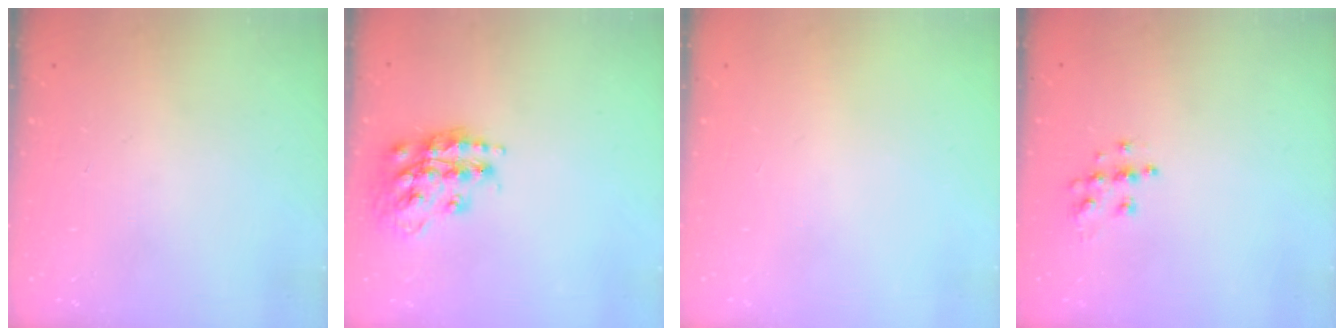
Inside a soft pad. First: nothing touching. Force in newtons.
{"total": 16.8, "press": 16.7, "slide": 1.5}
{"total": 0.0}
{"total": 7.4, "press": 7.4, "slide": 0.2}